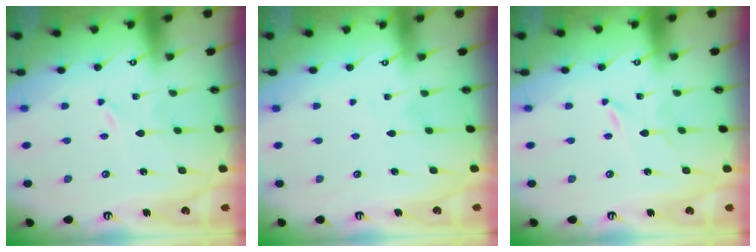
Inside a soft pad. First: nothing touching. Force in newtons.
{"total": 2.2, "press": 2.2, "slide": 0.3}
{"total": 0.0}